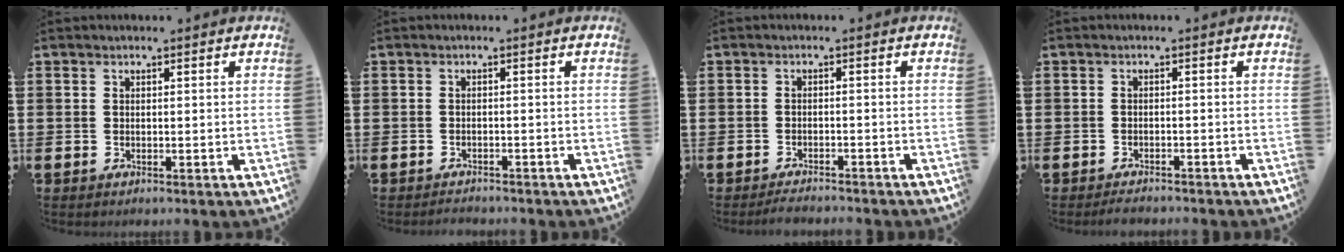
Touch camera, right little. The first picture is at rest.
{"total": 1.0, "force": [-1.0, 0.0, -0.1], "torque": [-0.002, 0.001, -0.022]}
{"total": 1.6, "force": [-1.6, 0.0, 0.2], "torque": [-0.007, 0.003, -0.032]}
{"total": 1.3, "force": [-1.3, 0.1, 0.2], "torque": [-0.007, 0.001, -0.026]}